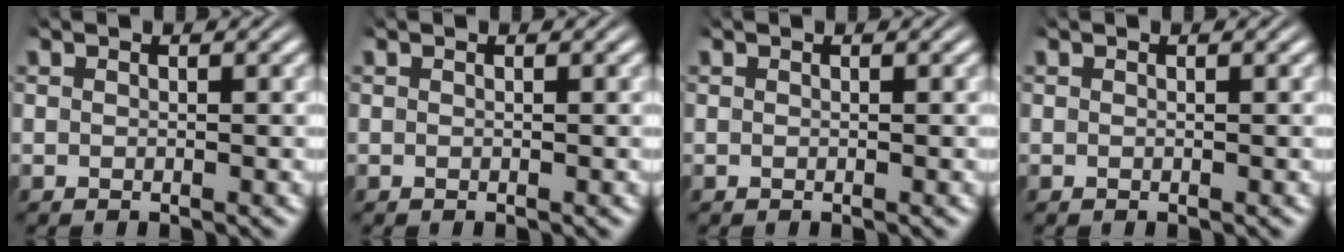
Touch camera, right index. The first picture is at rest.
{"total": 0.0}
{"total": 0.0}
{"total": 0.0}